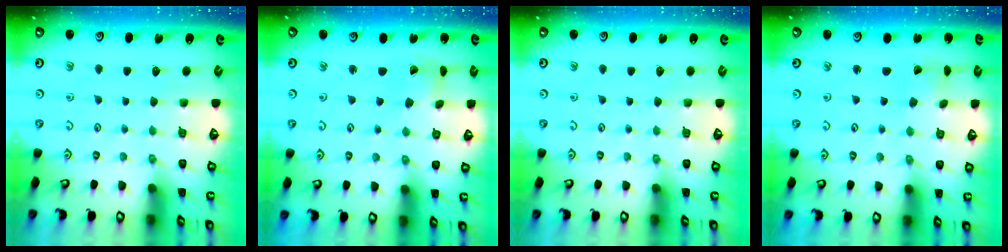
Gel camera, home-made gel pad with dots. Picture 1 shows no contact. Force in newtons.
{"total": 2.7, "press": 2.7, "slide": 0.4}
{"total": 0.0}
{"total": 0.6, "press": 0.6, "slide": 0.1}